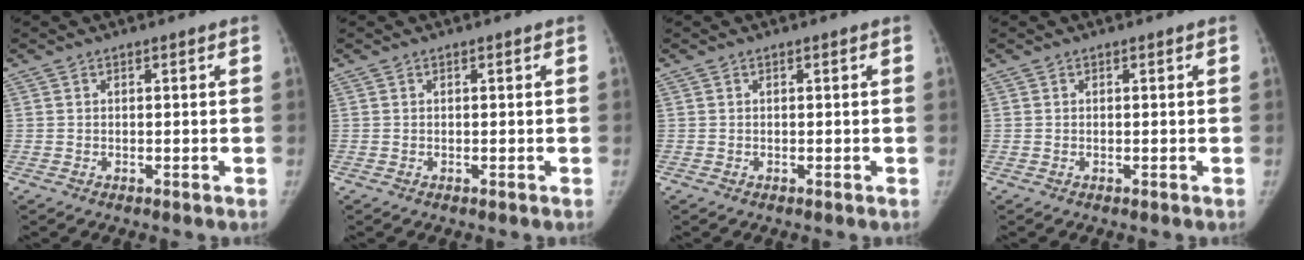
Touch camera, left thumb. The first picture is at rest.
{"total": 0.0}
{"total": 0.0}
{"total": 0.0}